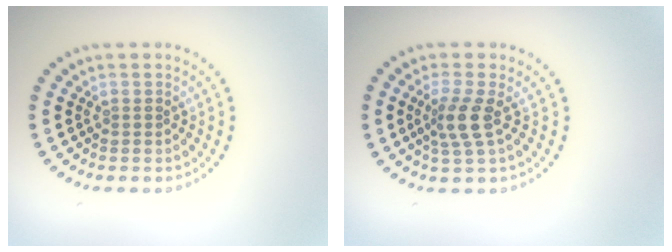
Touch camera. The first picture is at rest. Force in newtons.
{"total": 2.7, "press": 2.1, "slide": 1.7}